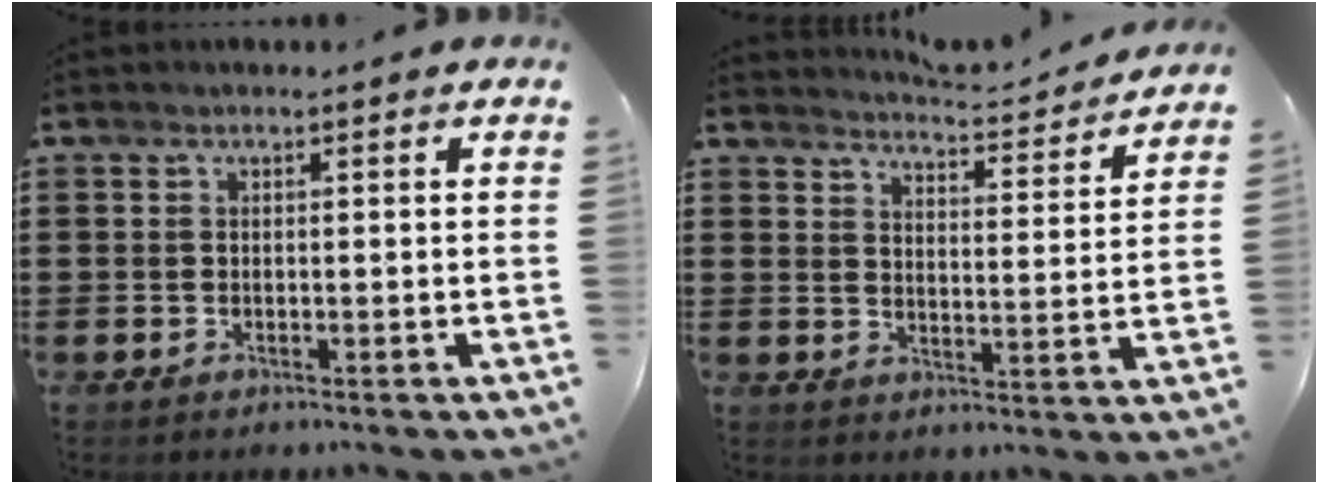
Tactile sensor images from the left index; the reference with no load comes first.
{"total": 4.0, "force": [3.9, -0.4, 0.4], "torque": [-0.020, -0.035, 0.063]}